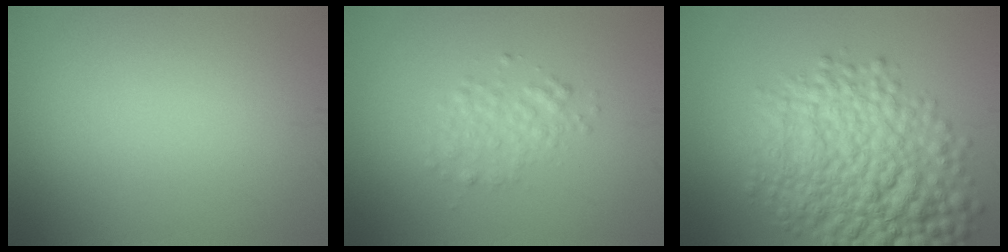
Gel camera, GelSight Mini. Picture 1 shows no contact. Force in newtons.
{"total": 2.1, "press": 2.1, "slide": 0.1}
{"total": 11.1, "press": 11.1, "slide": 0.3}